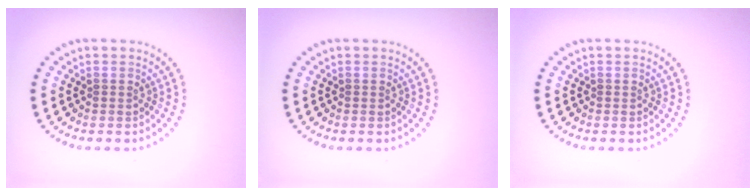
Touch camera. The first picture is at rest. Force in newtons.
{"total": 0.0}
{"total": 0.0}